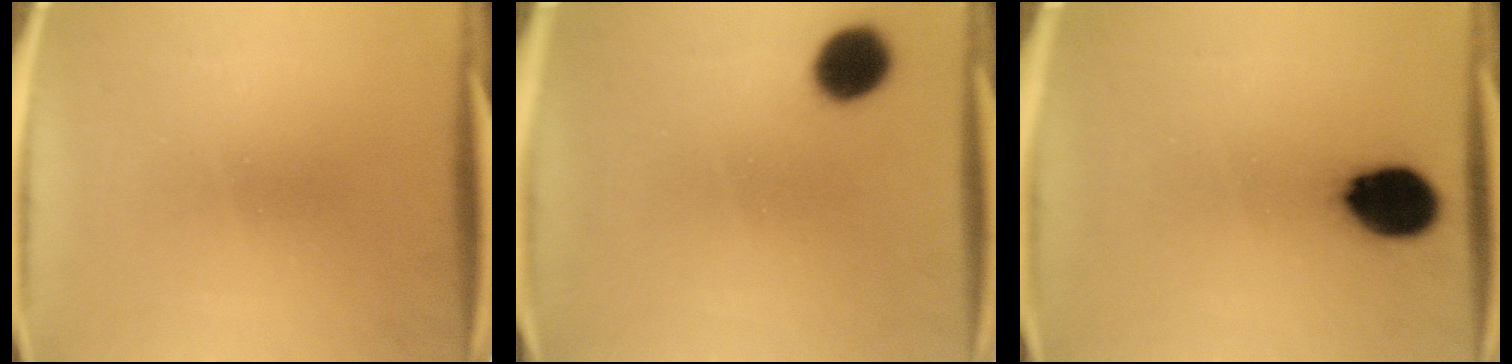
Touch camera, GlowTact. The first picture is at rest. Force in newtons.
{"total": 8.1}
{"total": 11.9}